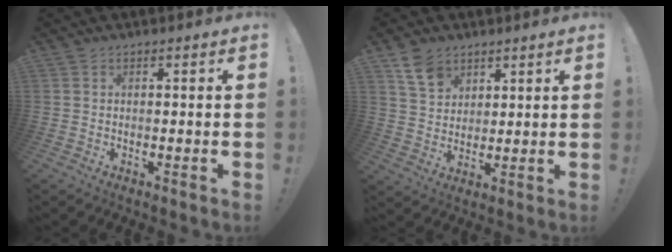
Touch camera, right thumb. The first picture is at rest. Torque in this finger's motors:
{"motor_torque": [1.12, 1.04, -0.05, 0.00, 0.07]}